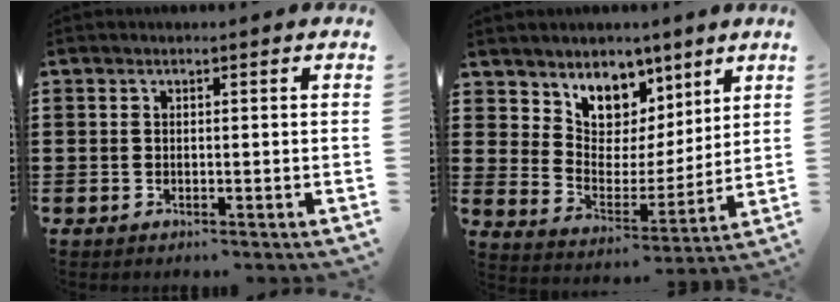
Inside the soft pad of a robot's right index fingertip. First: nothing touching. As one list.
[{"total": 7.6, "force": [5.6, 5.0, 0.7], "torque": [-0.048, -0.051, 0.102]}]